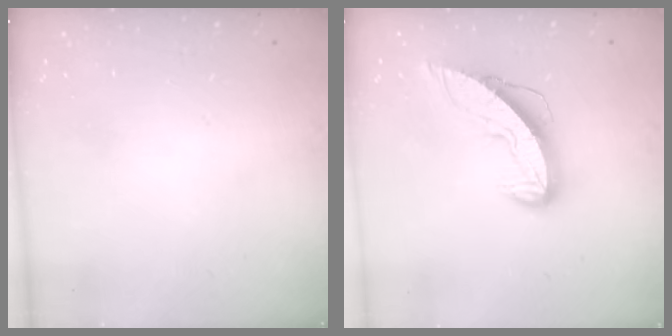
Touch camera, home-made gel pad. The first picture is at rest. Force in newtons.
{"total": 9.7, "press": 9.7, "slide": 1.0}